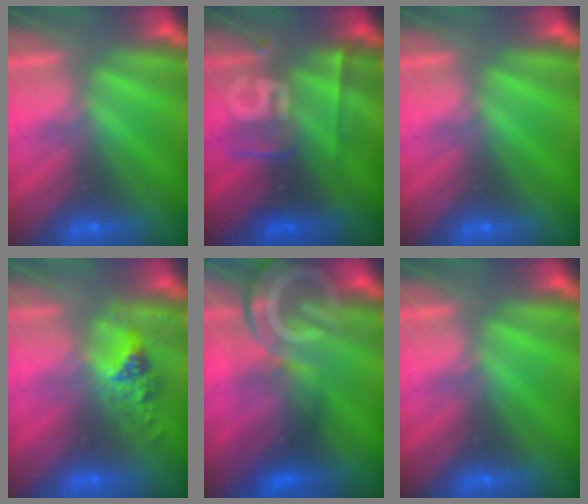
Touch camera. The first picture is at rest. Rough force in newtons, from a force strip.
{"total": 2.4}
{"total": 0.0}
{"total": 2.5}
{"total": 9.2}
{"total": 0.0}